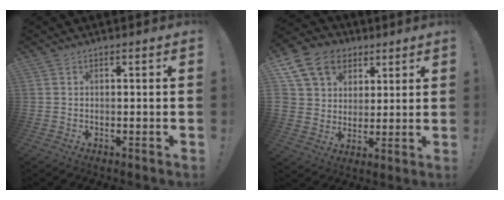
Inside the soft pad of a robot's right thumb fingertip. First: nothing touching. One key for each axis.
{"total": 15.5, "fx": 6.8, "fy": 12.1, "fz": 6.8, "tx": -0.102, "ty": -0.026, "tz": 0.136}